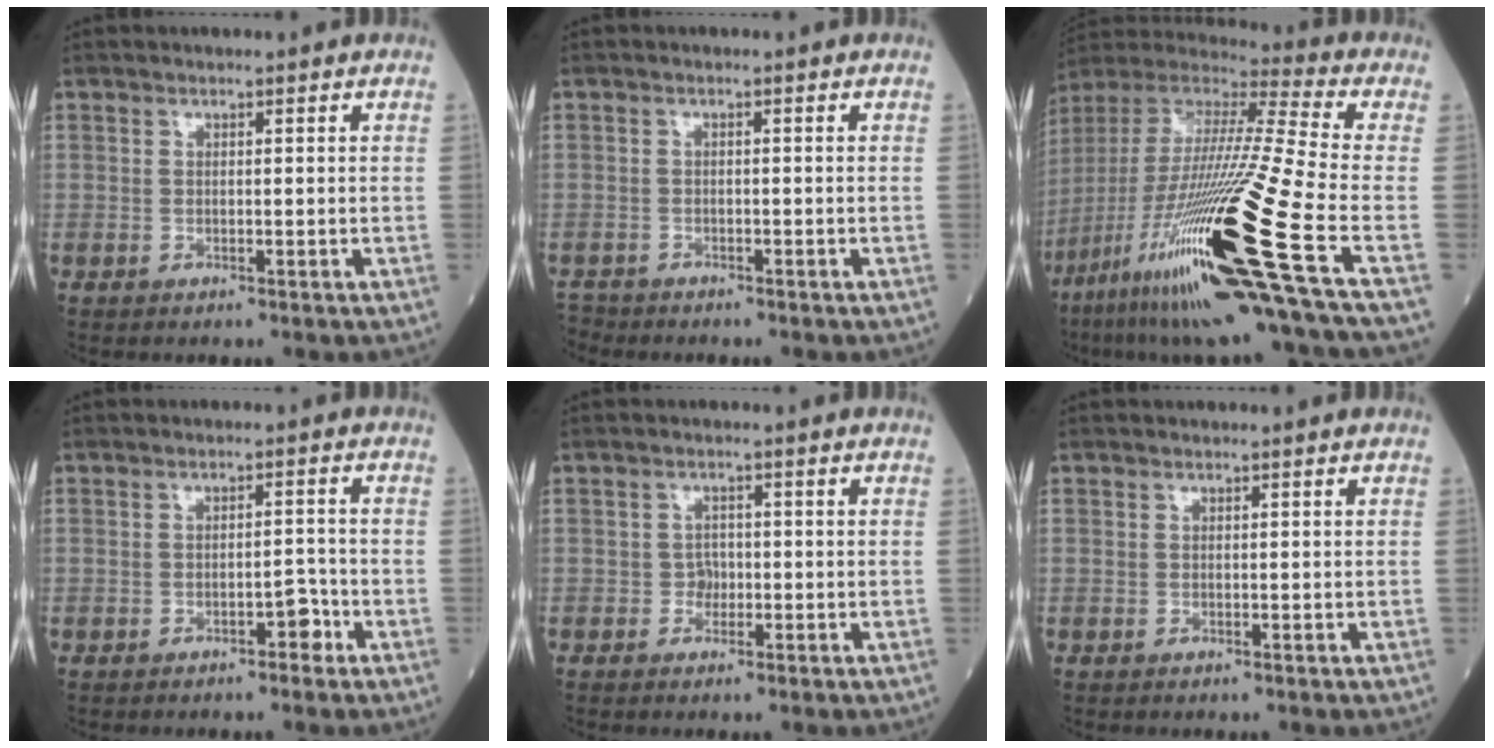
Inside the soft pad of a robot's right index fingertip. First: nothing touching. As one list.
[{"total": 2.1, "force": [-2.0, 0.4, -0.3], "torque": [0.004, -0.008, -0.038]}, {"total": 30.6, "force": [-12.6, 0.6, 27.9], "torque": [-0.533, -0.064, -0.234]}, {"total": 2.6, "force": [-1.5, 1.0, 1.8], "torque": [-0.021, 0.006, -0.023]}, {"total": 1.7, "force": [-0.5, 1.4, 0.8], "torque": [-0.007, 0.006, -0.008]}, {"total": 0.0}]